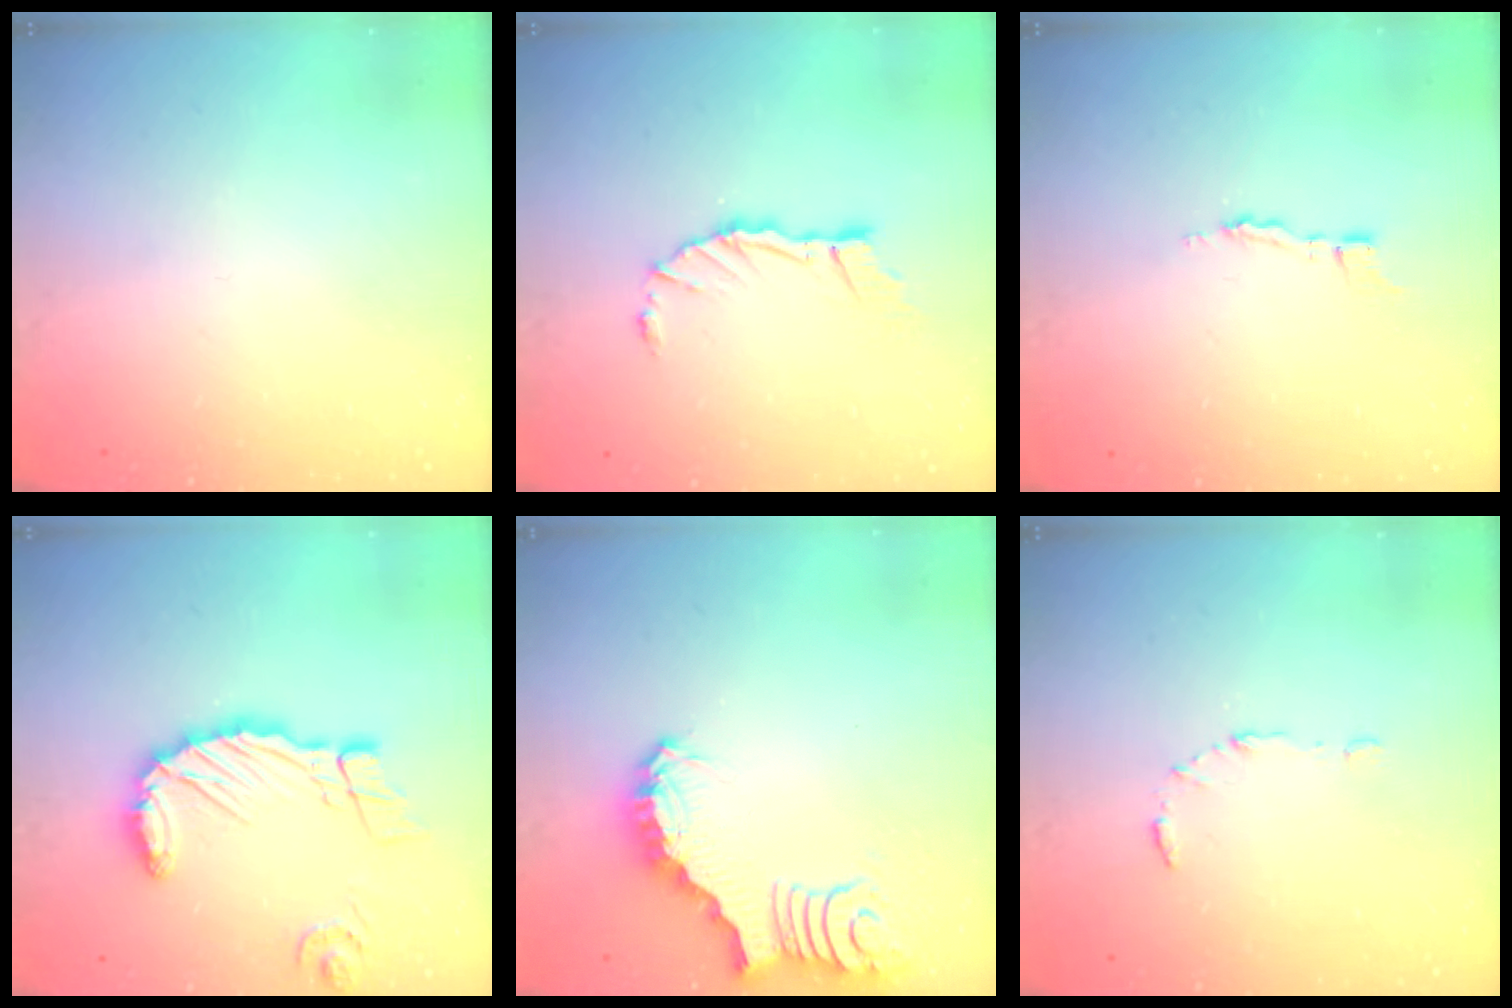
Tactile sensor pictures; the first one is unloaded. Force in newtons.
{"total": 8.5, "press": 8.5, "slide": 1.1}
{"total": 2.9, "press": 2.9, "slide": 0.3}
{"total": 14.0, "press": 13.9, "slide": 1.7}
{"total": 3.3, "press": 3.2, "slide": 0.7}
{"total": 4.9, "press": 4.9, "slide": 0.4}